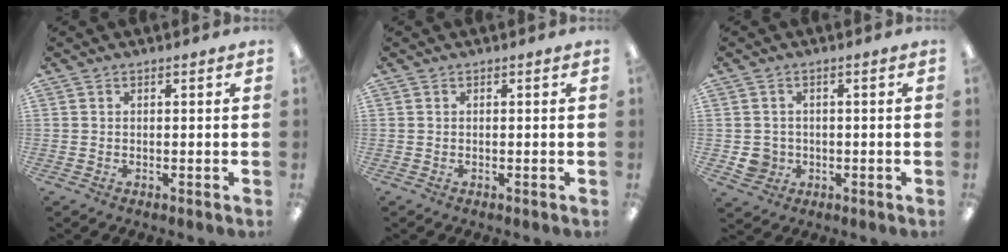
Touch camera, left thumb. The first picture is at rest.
{"total": 0.0}
{"total": 4.0, "force": [-0.6, 3.8, 0.9], "torque": [-0.012, 0.005, -0.010]}